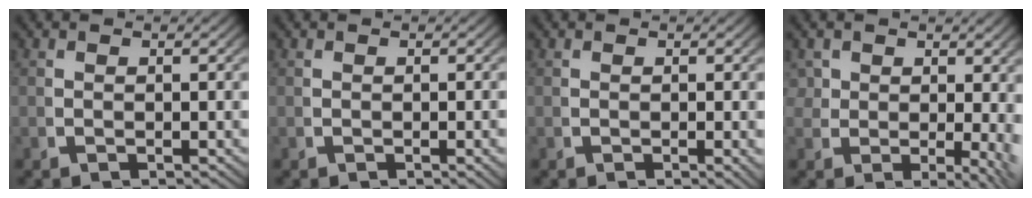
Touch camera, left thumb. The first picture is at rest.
{"total": 0.6, "force": [-0.2, 0.0, 0.6], "torque": [-0.009, 0.002, -0.003]}
{"total": 0.7, "force": [-0.1, 0.1, 0.7], "torque": [-0.011, -0.002, -0.001]}
{"total": 4.4, "force": [0.8, 2.9, 3.3], "torque": [-0.054, -0.030, 0.028]}